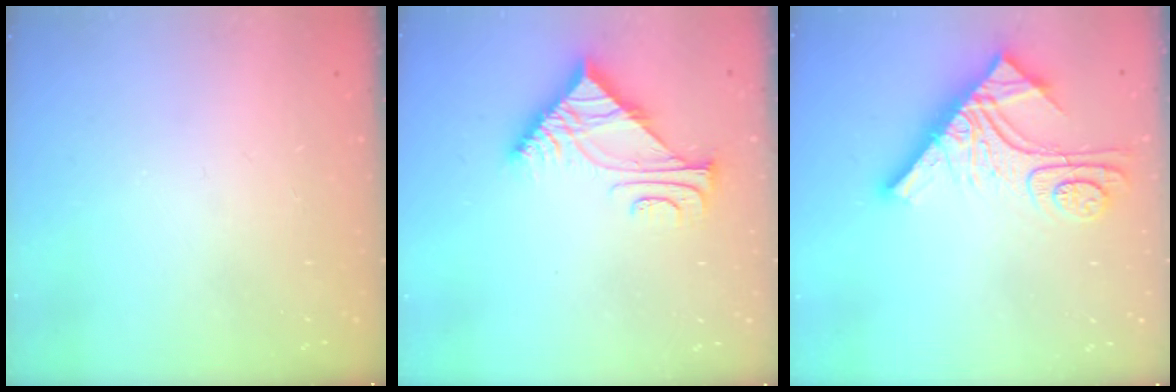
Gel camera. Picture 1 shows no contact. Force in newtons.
{"total": 7.3, "press": 7.3, "slide": 0.6}
{"total": 13.7, "press": 13.6, "slide": 1.2}